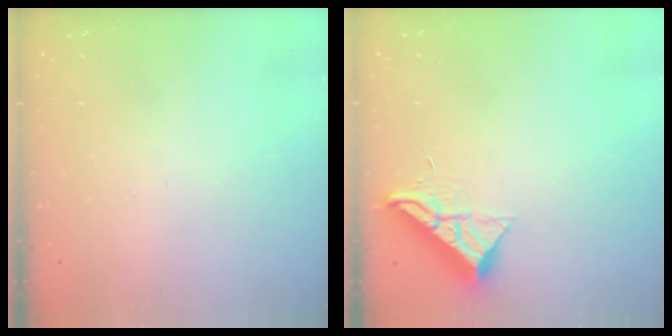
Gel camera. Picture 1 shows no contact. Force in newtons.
{"total": 10.2, "press": 10.2, "slide": 0.5}